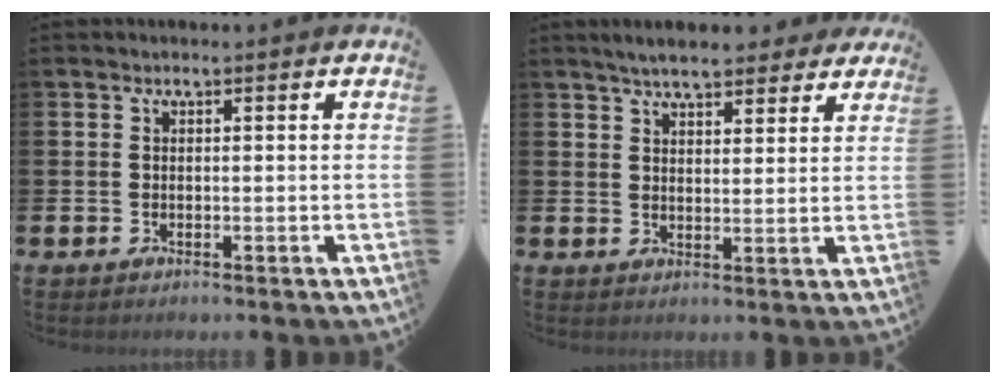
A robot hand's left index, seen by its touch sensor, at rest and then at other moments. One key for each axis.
{"total": 5.7, "fx": 5.3, "fy": 1.3, "fz": 1.6, "tx": -0.033, "ty": -0.020, "tz": 0.094}